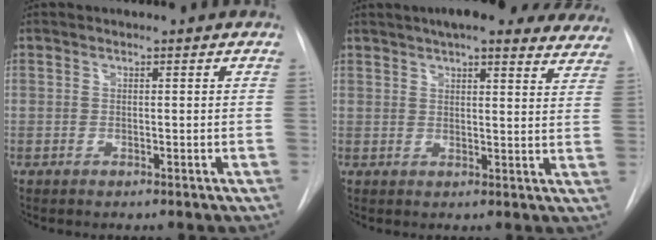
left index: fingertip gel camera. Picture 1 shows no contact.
{"total": 22.1, "force": [19.3, 4.8, 9.6], "torque": [-0.132, 0.007, 0.225]}